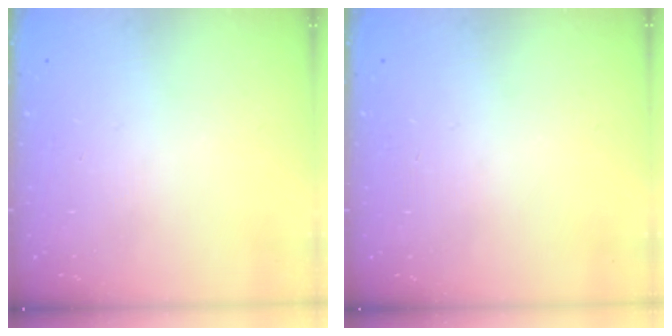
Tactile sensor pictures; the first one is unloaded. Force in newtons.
{"total": 0.0}